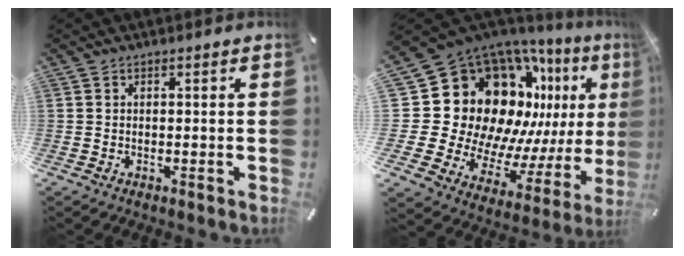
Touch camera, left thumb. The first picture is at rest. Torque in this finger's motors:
{"motor_torque": [1.17, 1.19, 1.22, -0.95, 0.37]}